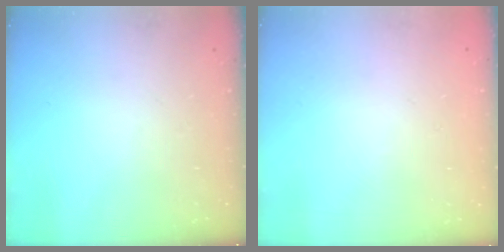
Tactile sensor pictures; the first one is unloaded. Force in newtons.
{"total": 1.8, "press": 1.8, "slide": 0.2}